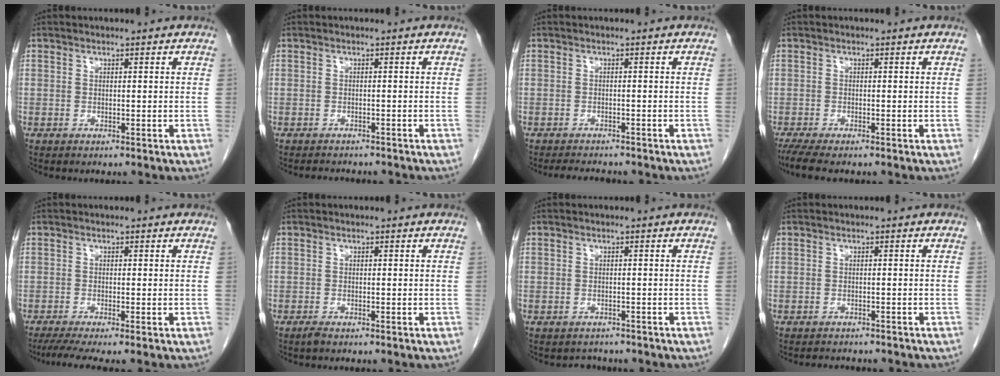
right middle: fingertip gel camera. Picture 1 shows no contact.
{"total": 5.0, "force": [-4.6, 1.1, 1.7], "torque": [-0.022, -0.003, -0.056]}
{"total": 5.0, "force": [-4.5, 1.0, 1.7], "torque": [-0.024, -0.006, -0.064]}
{"total": 4.4, "force": [-3.5, 0.3, 2.6], "torque": [-0.046, -0.011, -0.061]}
{"total": 5.0, "force": [-3.6, 0.0, 3.4], "torque": [-0.055, -0.015, -0.063]}
{"total": 0.8, "force": [-0.7, 0.1, 0.5], "torque": [-0.015, -0.003, -0.013]}
{"total": 2.1, "force": [-1.9, 1.0, -0.3], "torque": [-0.001, 0.000, -0.029]}
{"total": 4.5, "force": [-4.1, 1.0, 1.4], "torque": [-0.019, -0.003, -0.051]}